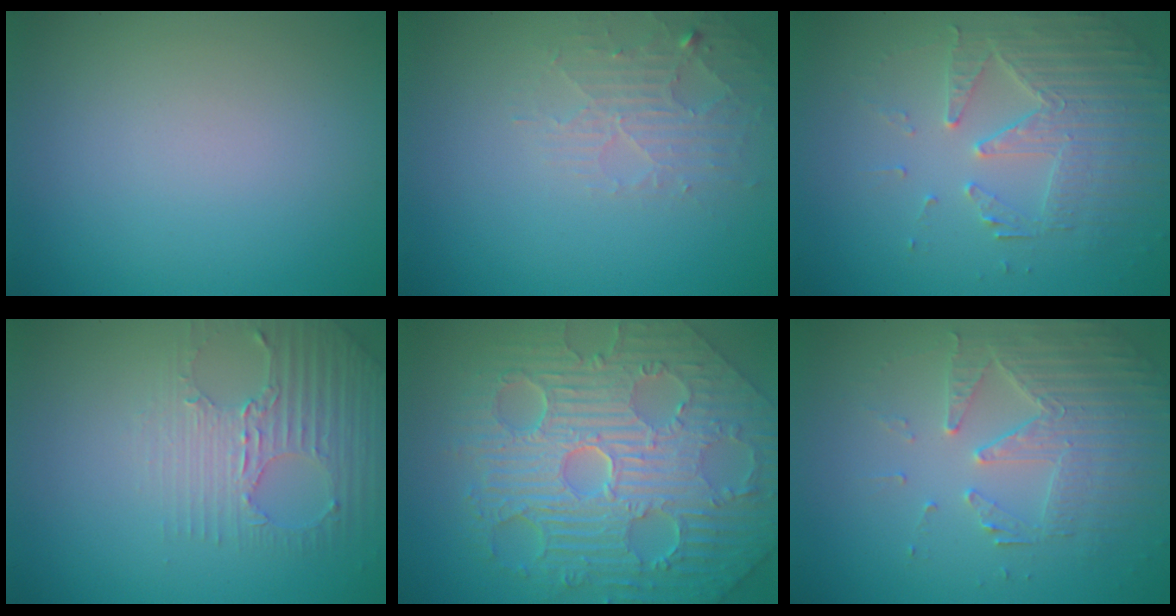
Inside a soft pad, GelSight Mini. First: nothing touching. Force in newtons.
{"total": 2.6, "press": 2.6, "slide": 0.4}
{"total": 4.1, "press": 3.9, "slide": 1.4}
{"total": 2.9, "press": 2.7, "slide": 1.1}
{"total": 11.9, "press": 7.7, "slide": 9.0}
{"total": 3.9, "press": 3.7, "slide": 1.4}